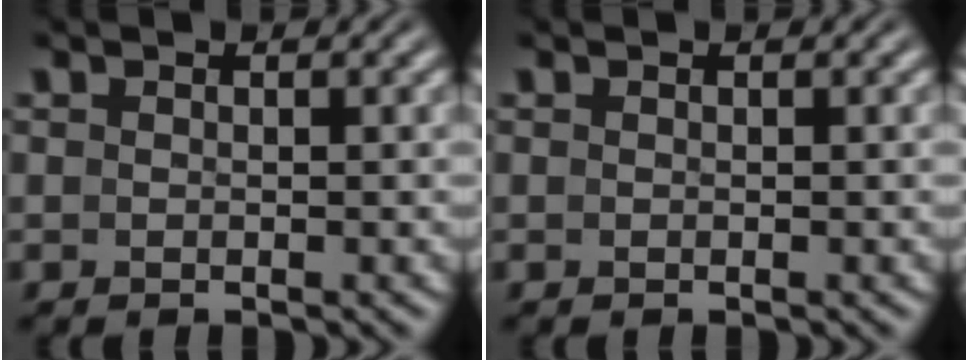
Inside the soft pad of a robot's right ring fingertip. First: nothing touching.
{"total": 0.0}